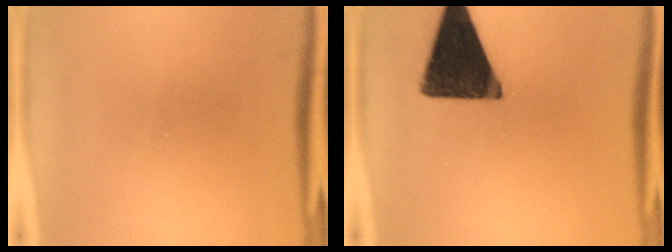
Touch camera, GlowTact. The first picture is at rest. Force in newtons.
{"total": 17.4}